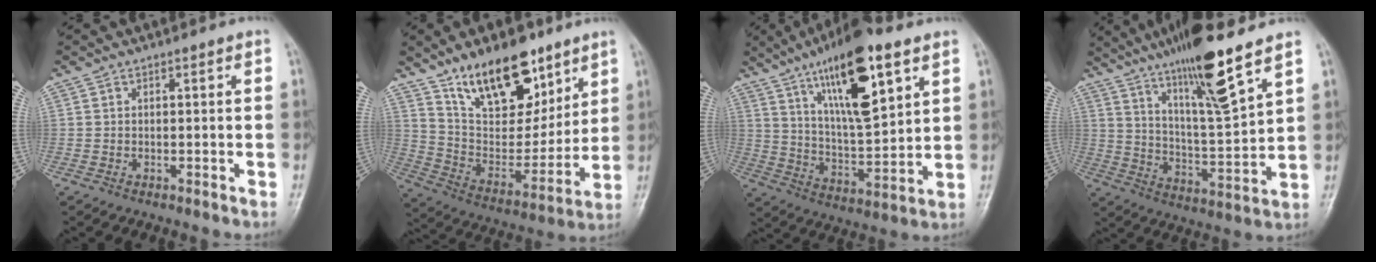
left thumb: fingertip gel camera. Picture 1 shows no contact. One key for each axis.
{"total": 20.4, "fx": 13.1, "fy": 10.4, "fz": 11.8, "tx": -0.133, "ty": -0.068, "tz": 0.234}
{"total": 19.2, "fx": 9.8, "fy": 5.8, "fz": 15.4, "tx": -0.235, "ty": -0.038, "tz": 0.174}
{"total": 16.1, "fx": 10.9, "fy": 1.7, "fz": 11.8, "tx": -0.198, "ty": -0.063, "tz": 0.194}